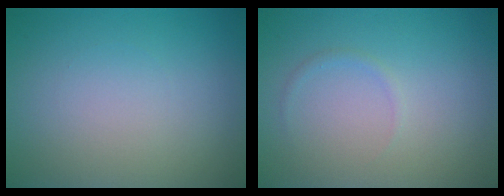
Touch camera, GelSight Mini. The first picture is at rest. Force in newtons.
{"total": 0.7, "press": 0.7, "slide": 0.1}